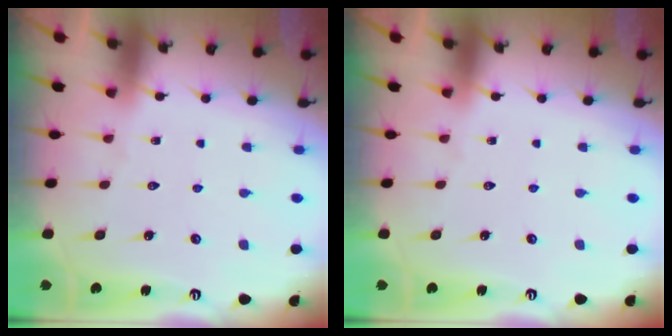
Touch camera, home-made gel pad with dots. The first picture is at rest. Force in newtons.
{"total": 0.0}